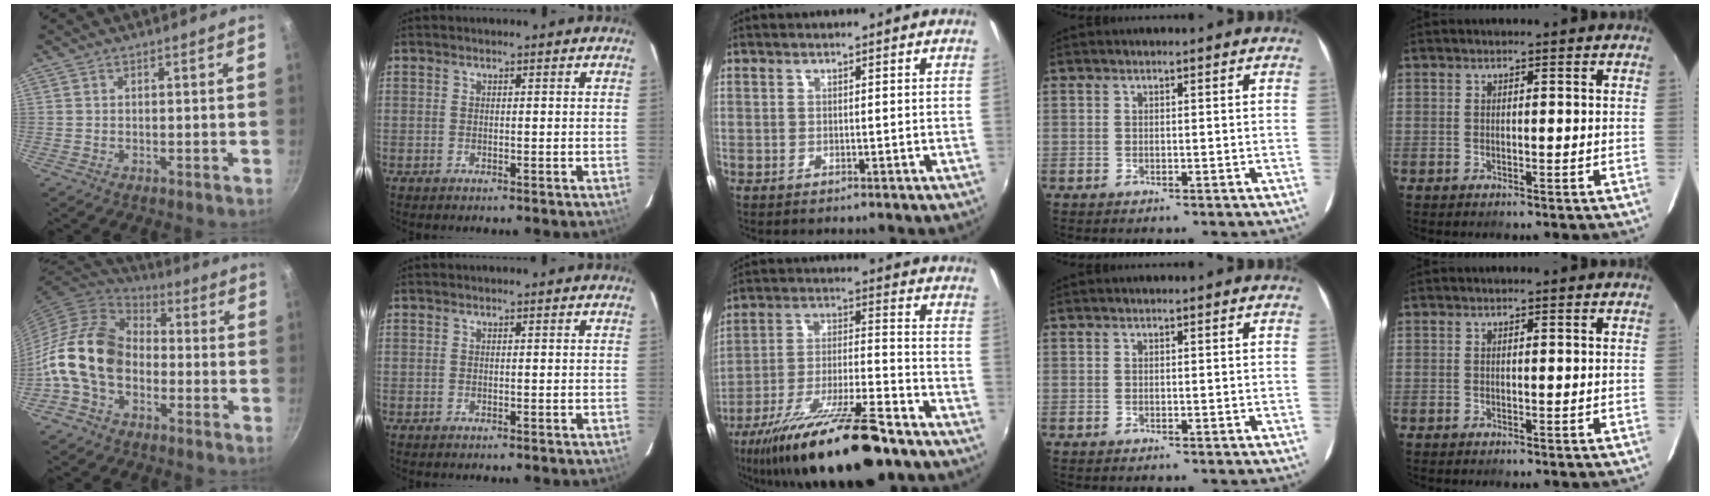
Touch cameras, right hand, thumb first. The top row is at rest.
{"thumb": {"total": 15.3, "force": [-3.3, 10.9, 10.2], "torque": [-0.160, 0.039, -0.082]}, "middle": {"total": 22.4, "force": [-16.0, 4.4, 14.9], "torque": [-0.279, -0.041, -0.266]}}